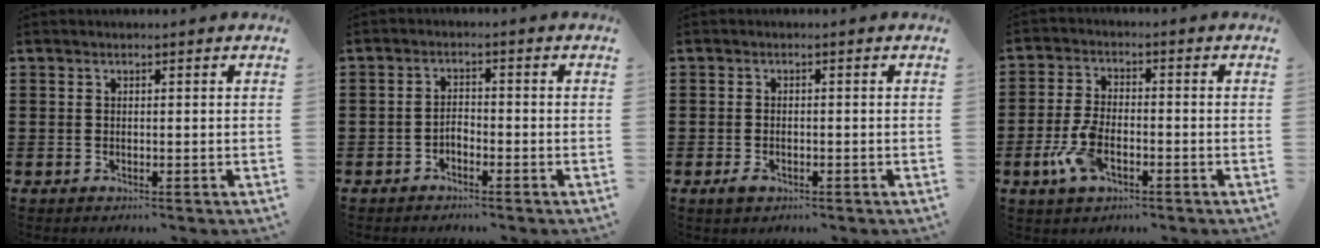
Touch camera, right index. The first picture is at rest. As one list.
[{"total": 1.7, "force": [-1.3, 0.7, 0.8], "torque": [-0.018, 0.004, -0.028]}, {"total": 1.5, "force": [-0.8, 0.8, 1.0], "torque": [-0.019, 0.000, -0.015]}, {"total": 6.5, "force": [-2.6, 3.0, 5.2], "torque": [-0.127, -0.006, -0.055]}]